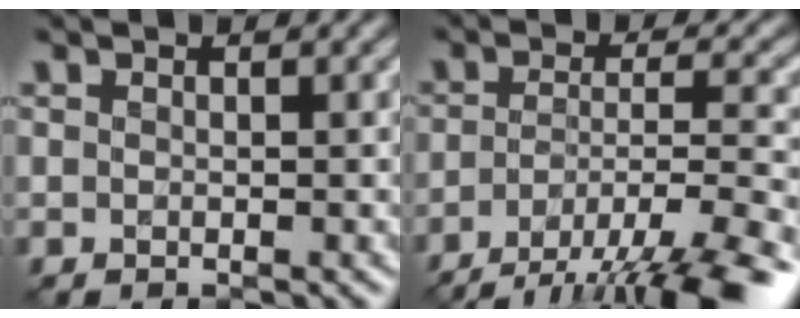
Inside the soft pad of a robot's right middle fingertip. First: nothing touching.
{"total": 10.3, "force": [-6.9, 2.6, 7.2], "torque": [-0.127, -0.012, -0.107]}